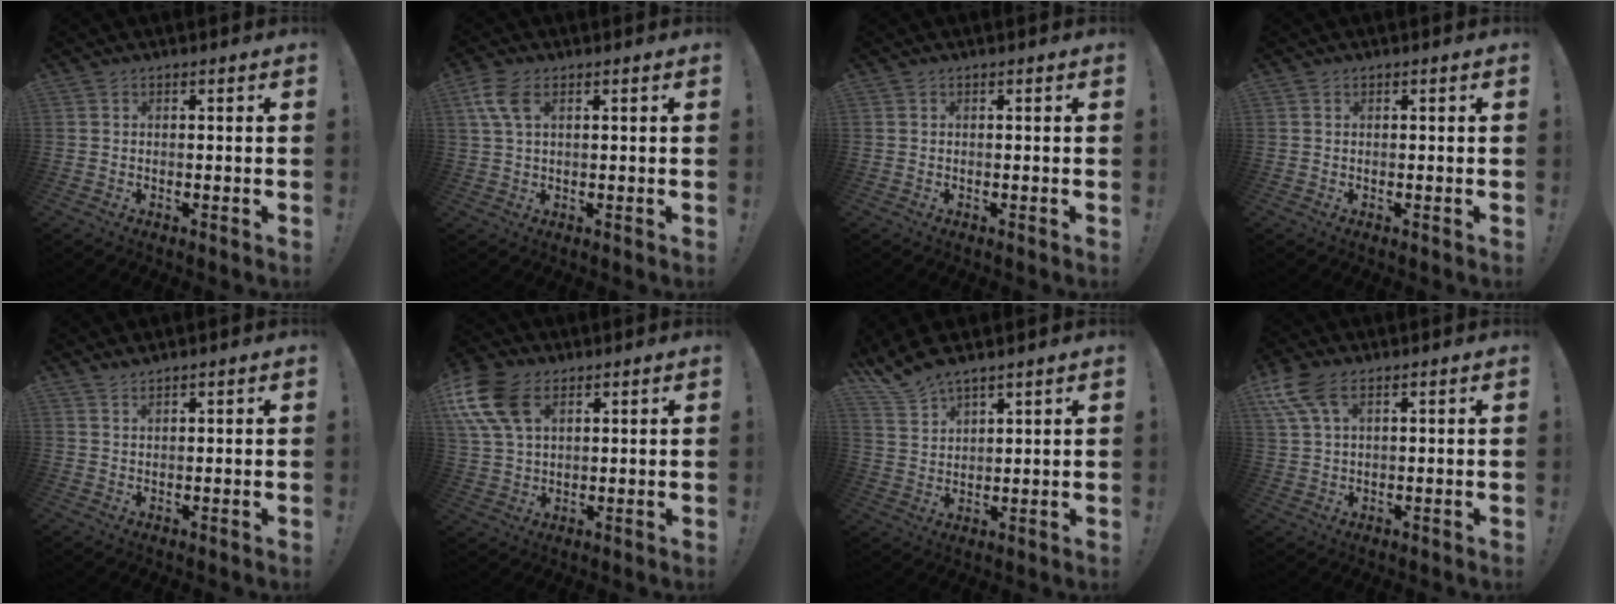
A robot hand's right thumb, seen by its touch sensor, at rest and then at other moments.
{"total": 6.4, "force": [2.3, 3.2, 5.0], "torque": [-0.107, 0.007, 0.046]}
{"total": 0.0}
{"total": 0.0}
{"total": 1.5, "force": [1.5, -0.2, 0.4], "torque": [-0.009, -0.010, 0.027]}
{"total": 14.1, "force": [6.2, 8.7, 9.2], "torque": [-0.194, -0.018, 0.118]}
{"total": 7.5, "force": [6.9, 2.0, 2.4], "torque": [-0.067, -0.041, 0.135]}
{"total": 8.7, "force": [4.6, 3.9, 6.2], "torque": [-0.132, -0.007, 0.093]}